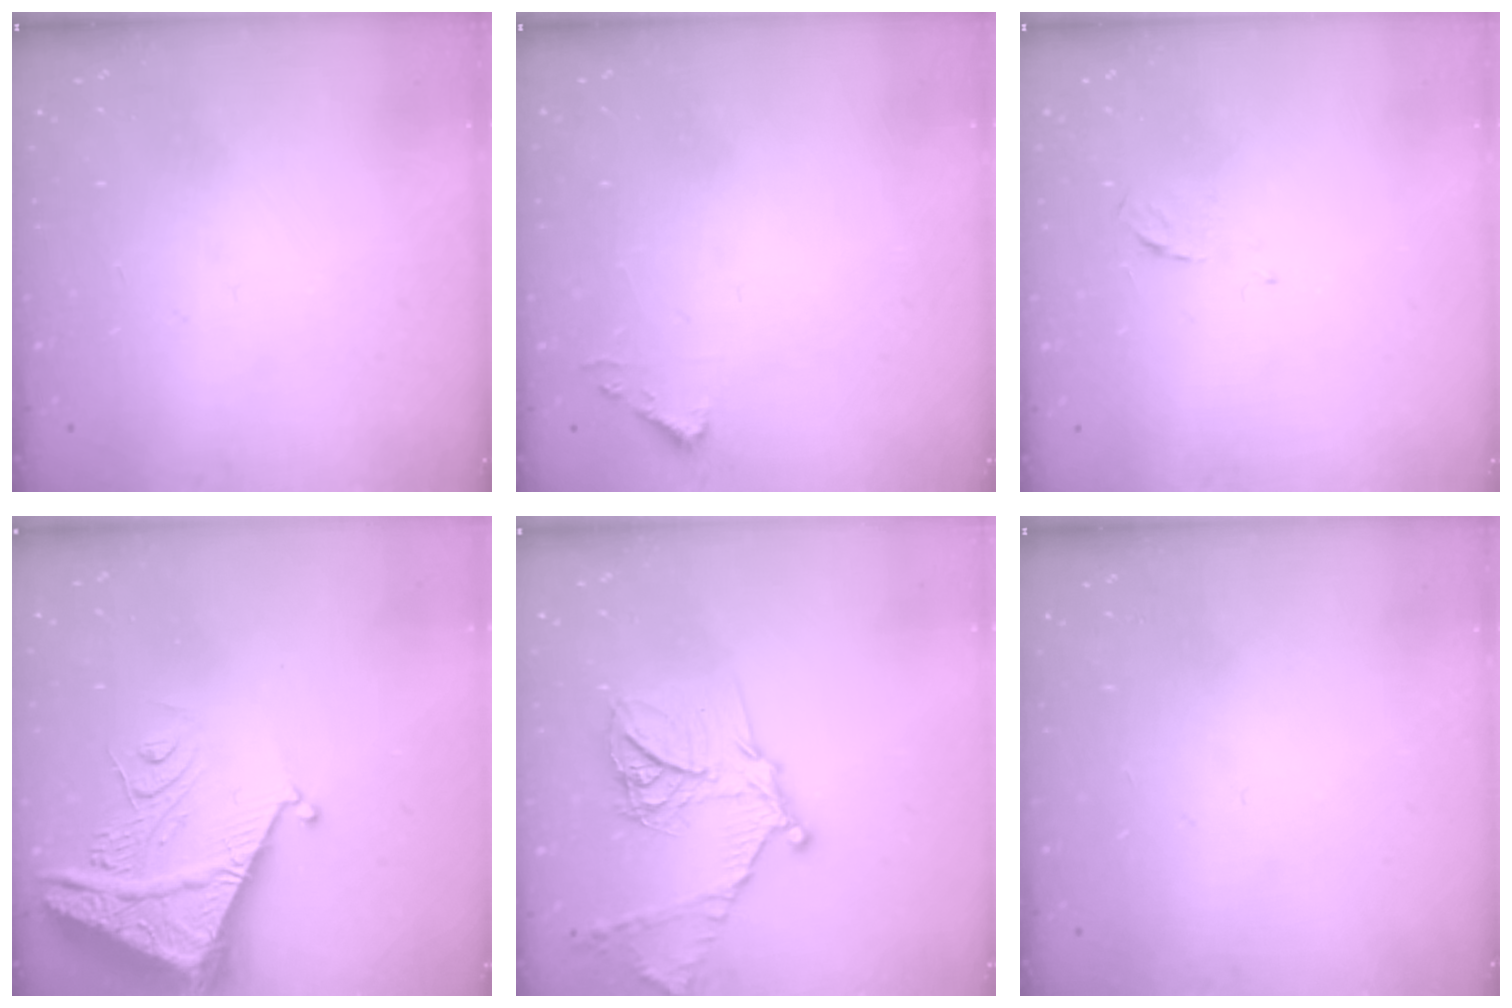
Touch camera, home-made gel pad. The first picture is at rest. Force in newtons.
{"total": 3.7, "press": 3.7, "slide": 0.4}
{"total": 3.5, "press": 3.4, "slide": 0.8}
{"total": 8.5, "press": 8.4, "slide": 0.9}
{"total": 18.3, "press": 18.2, "slide": 1.7}
{"total": 0.0}